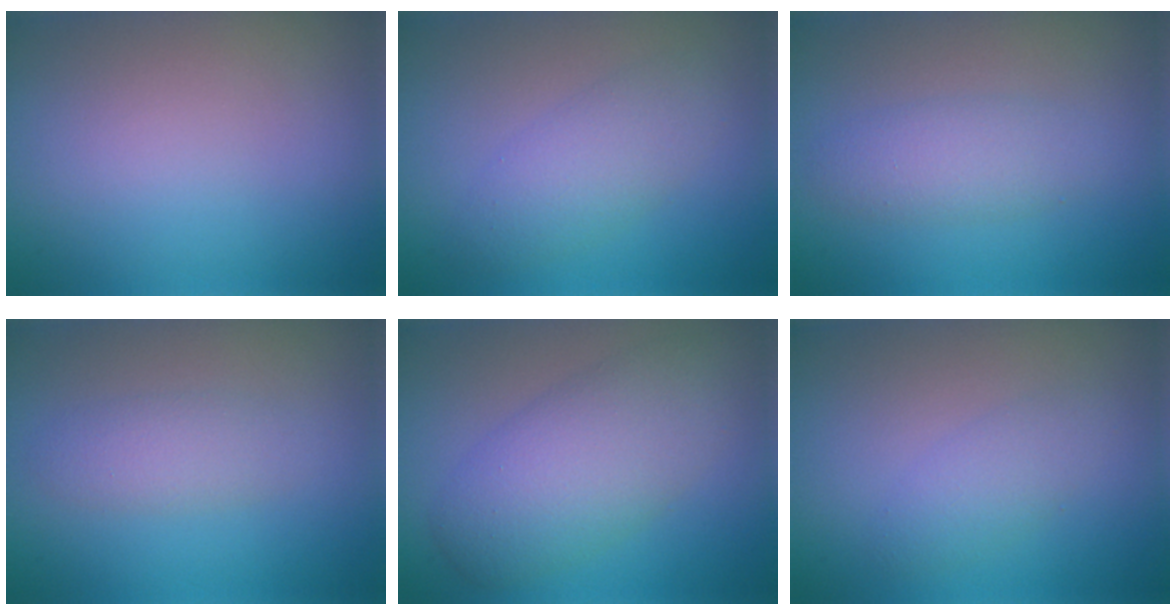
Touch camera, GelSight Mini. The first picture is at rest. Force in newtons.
{"total": 2.3, "press": 2.3, "slide": 0.2}
{"total": 2.7, "press": 2.7, "slide": 0.1}
{"total": 2.3, "press": 2.3, "slide": 0.0}
{"total": 6.4, "press": 6.4, "slide": 0.3}
{"total": 2.0, "press": 2.0, "slide": 0.0}